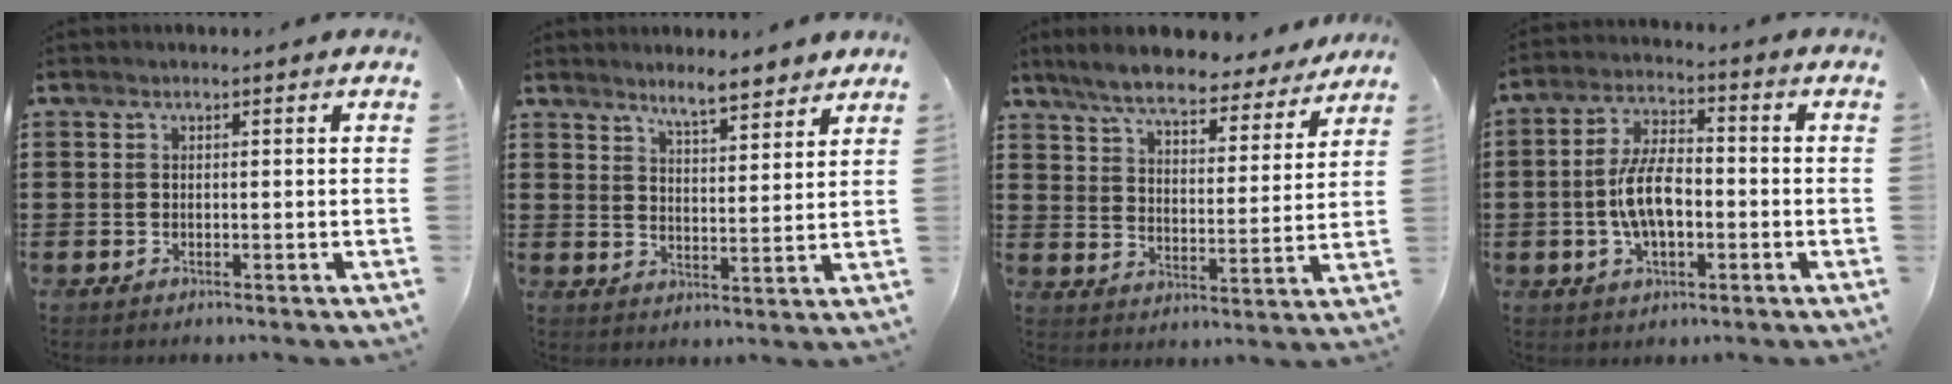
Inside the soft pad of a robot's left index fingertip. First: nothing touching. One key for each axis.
{"total": 5.3, "fx": 5.1, "fy": 0.6, "fz": 1.6, "tx": -0.039, "ty": -0.019, "tz": 0.091}
{"total": 8.1, "fx": 7.3, "fy": 1.1, "fz": 3.2, "tx": -0.094, "ty": -0.035, "tz": 0.130}
{"total": 8.3, "fx": -1.4, "fy": 3.9, "fz": 7.2, "tx": -0.160, "ty": 0.003, "tz": -0.033}